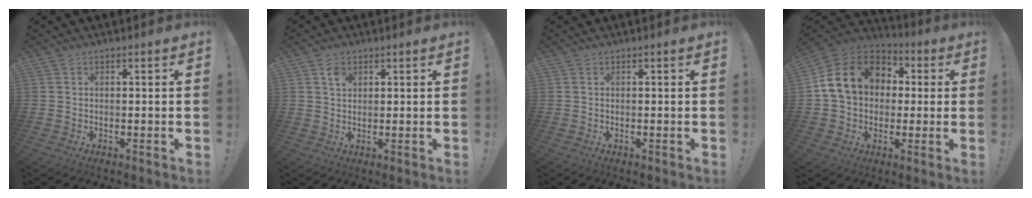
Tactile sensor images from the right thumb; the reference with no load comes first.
{"total": 3.0, "force": [1.5, 1.9, 1.8], "torque": [-0.017, -0.004, 0.023]}
{"total": 0.0}
{"total": 17.0, "force": [3.8, 13.1, 10.1], "torque": [-0.166, 0.004, 0.072]}